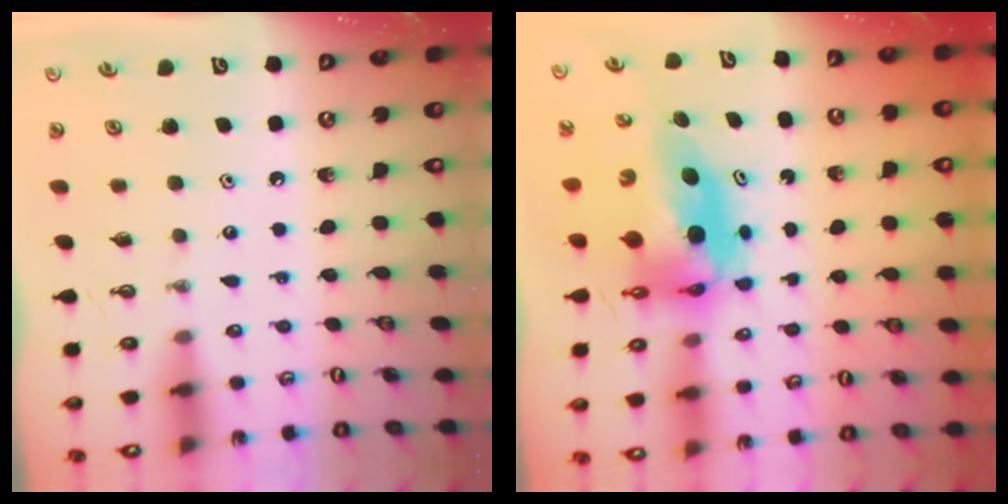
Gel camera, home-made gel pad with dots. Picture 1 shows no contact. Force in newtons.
{"total": 8.3, "press": 8.3, "slide": 0.7}